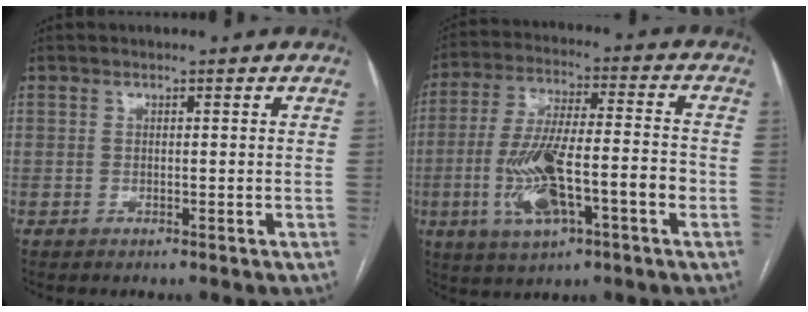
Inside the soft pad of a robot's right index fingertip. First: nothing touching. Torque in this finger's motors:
{"motor_torque": [0.61, -0.20, 0.66, 0.21]}